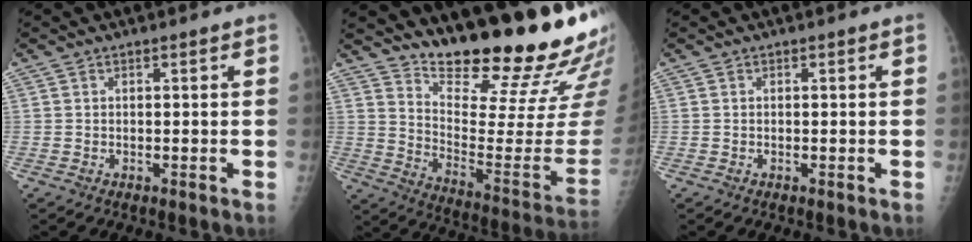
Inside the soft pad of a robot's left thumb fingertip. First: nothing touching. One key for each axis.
{"total": 24.0, "fx": 19.6, "fy": 4.1, "fz": 13.1, "tx": -0.167, "ty": -0.157, "tz": 0.285}
{"total": 0.0}